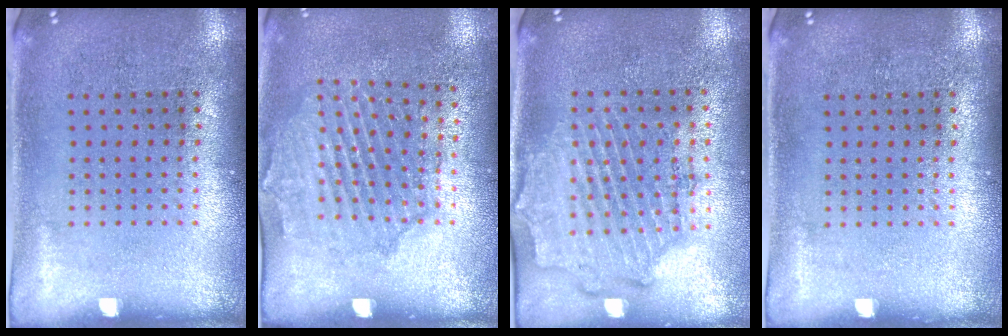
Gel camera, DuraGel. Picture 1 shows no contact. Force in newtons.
{"total": 1.5, "press": 1.5, "slide": 0.4}
{"total": 1.9, "press": 1.7, "slide": 0.8}
{"total": 0.0}